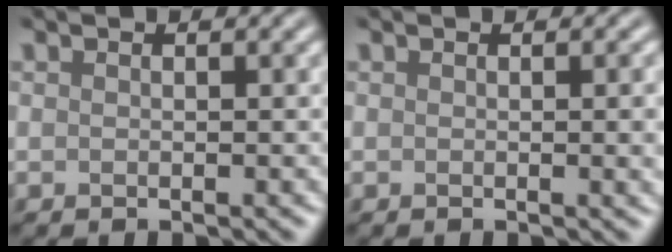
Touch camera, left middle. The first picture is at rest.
{"total": 2.3, "force": [0.0, 0.7, 2.2], "torque": [-0.020, 0.000, -0.003]}